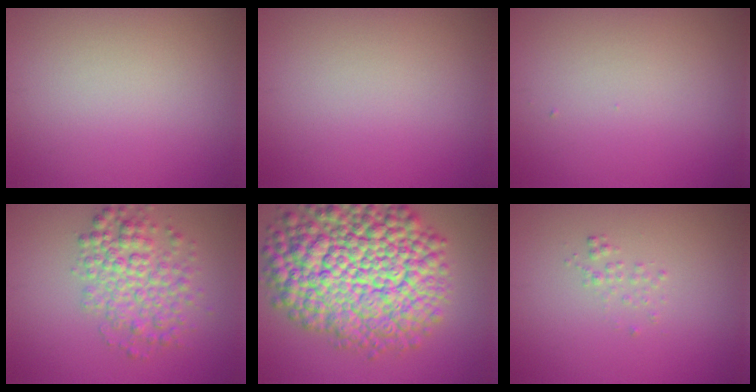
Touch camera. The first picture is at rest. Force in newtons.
{"total": 0.0}
{"total": 0.0}
{"total": 4.9, "press": 4.9, "slide": 0.2}
{"total": 15.5, "press": 15.5, "slide": 0.6}
{"total": 0.9, "press": 0.9, "slide": 0.1}